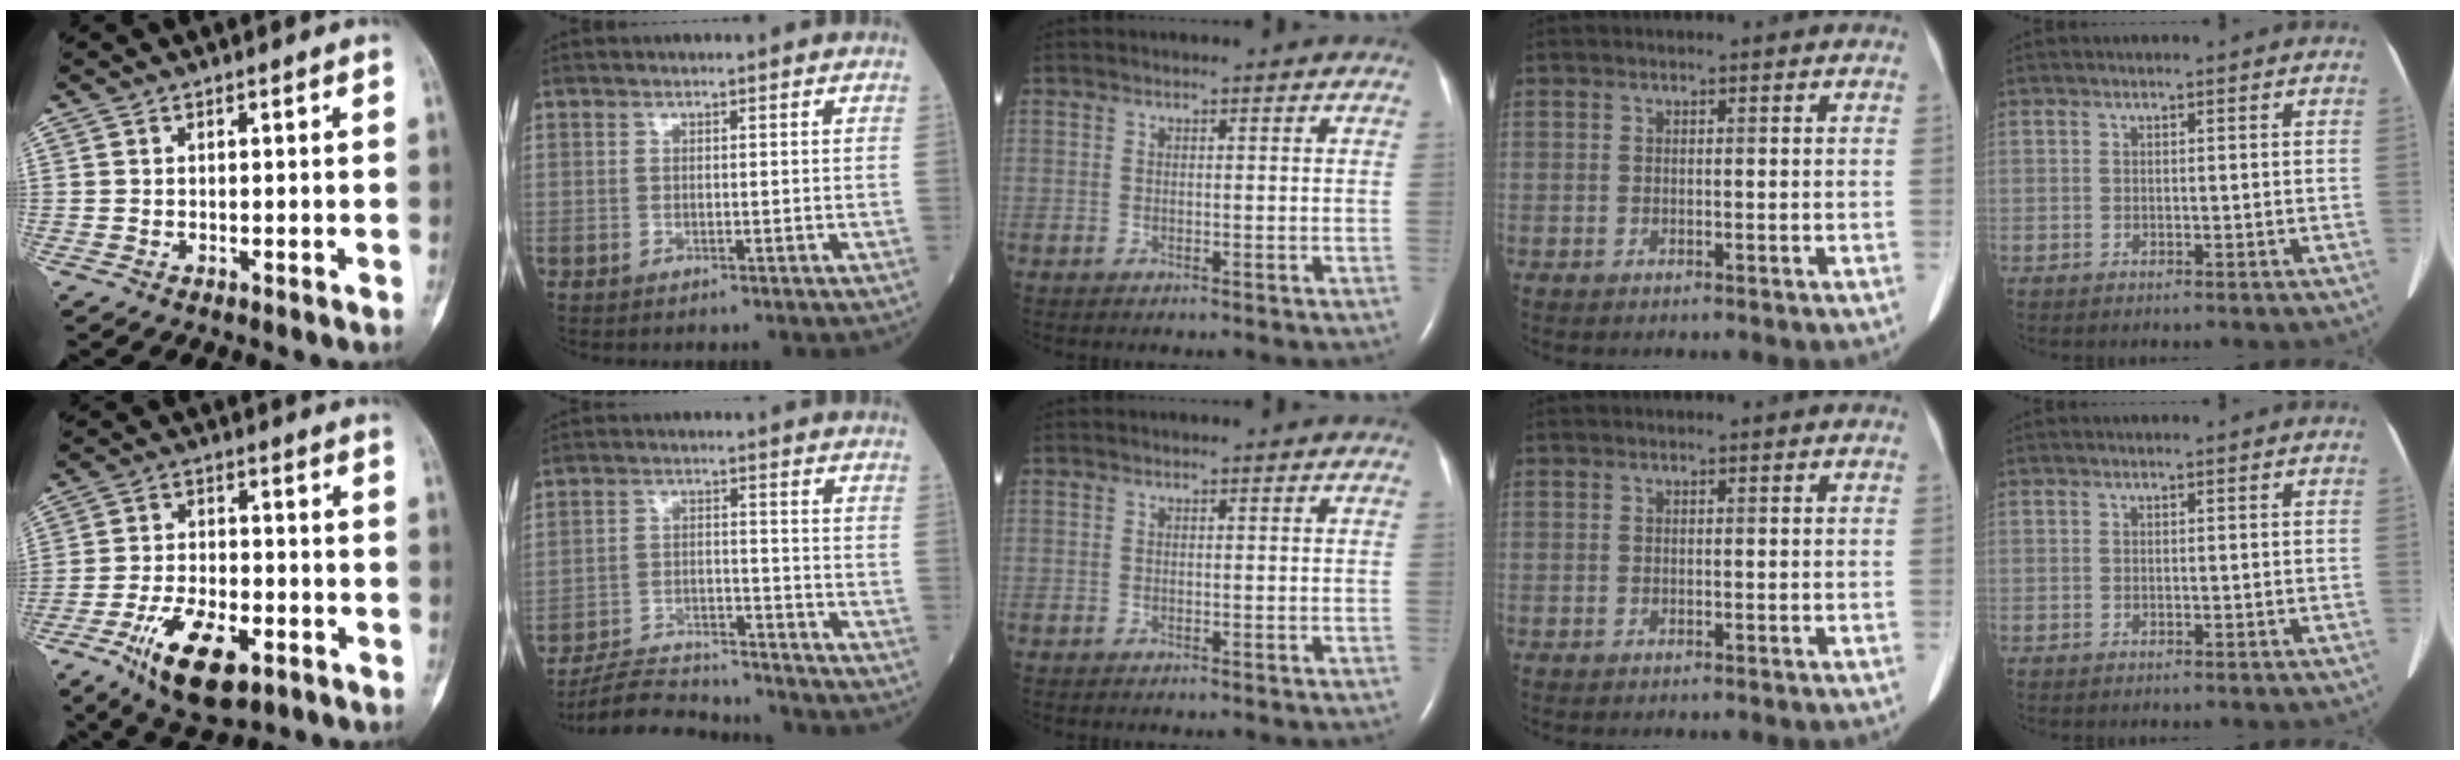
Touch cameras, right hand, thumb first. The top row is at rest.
{"thumb": {"total": 13.6, "force": [-6.7, 6.3, 10.1], "torque": [-0.169, 0.017, -0.111]}, "index": {"total": 12.2, "force": [-11.9, 1.3, 2.4], "torque": [-0.032, 0.007, -0.191]}}